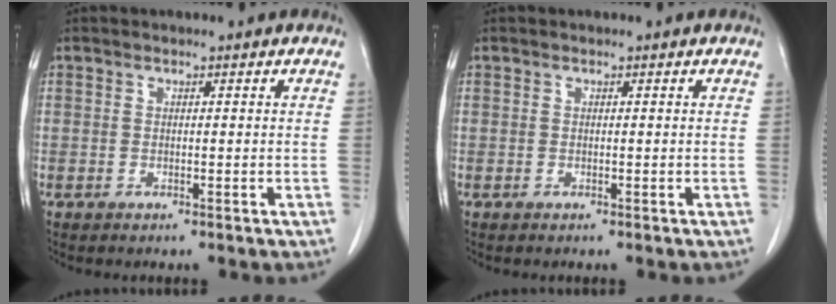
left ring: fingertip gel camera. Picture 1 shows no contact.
{"total": 0.0}